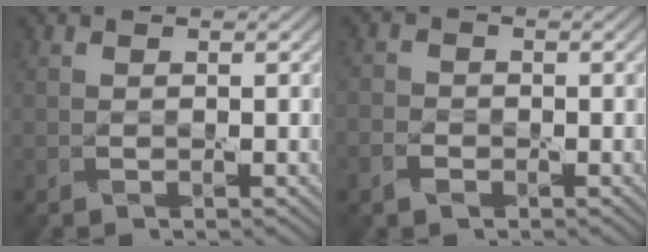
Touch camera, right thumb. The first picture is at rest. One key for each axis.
{"total": 2.4, "fx": -1.4, "fy": 1.6, "fz": 1.0, "tx": -0.025, "ty": -0.003, "tz": -0.036}